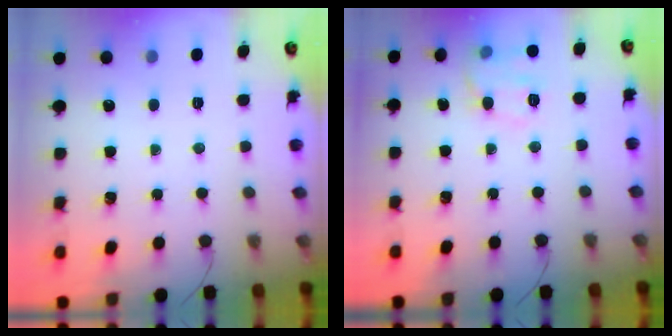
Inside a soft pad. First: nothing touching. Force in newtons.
{"total": 10.7, "press": 10.7, "slide": 1.0}